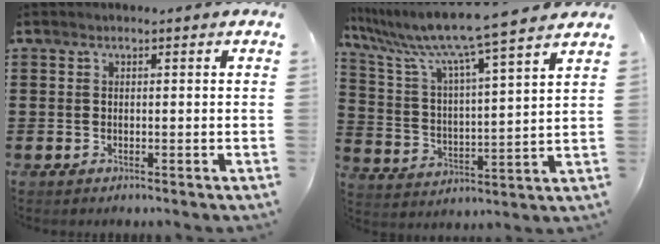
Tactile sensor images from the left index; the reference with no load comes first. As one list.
[{"total": 9.3, "force": [8.0, -0.8, 4.8], "torque": [-0.126, -0.054, 0.127]}]